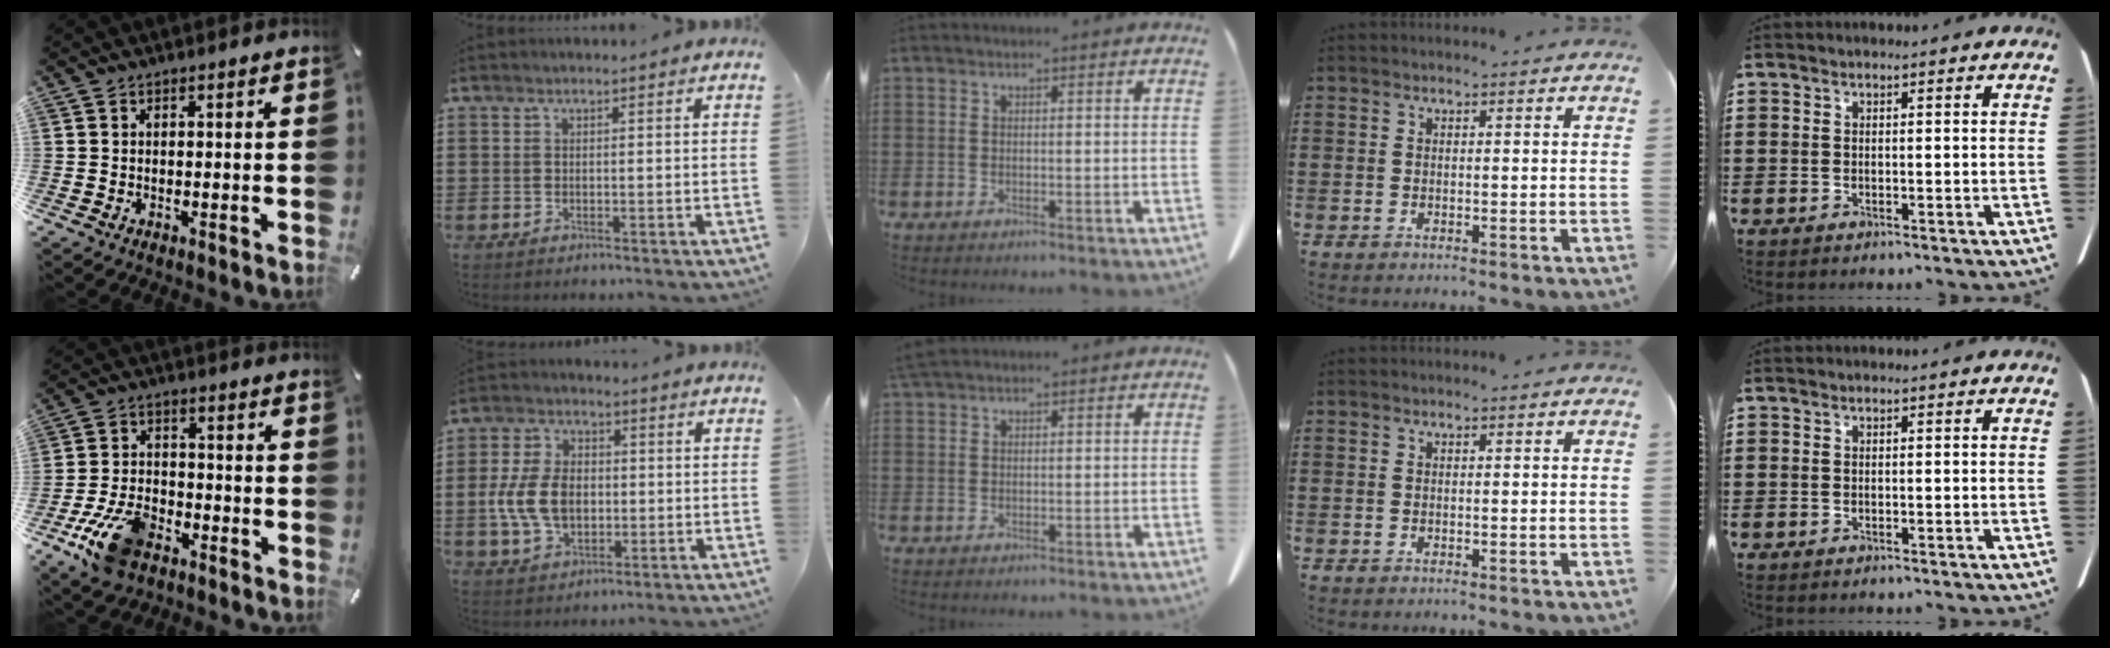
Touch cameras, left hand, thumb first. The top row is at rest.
{"thumb": {"total": 11.8, "force": [-6.9, 6.3, 7.1], "torque": [-0.139, 0.036, -0.124]}, "index": {"total": 8.7, "force": [-0.8, 6.0, 6.3], "torque": [-0.153, 0.008, -0.018]}, "middle": {"total": 1.7, "force": [1.4, 0.3, 0.9], "torque": [-0.023, -0.001, 0.028]}}